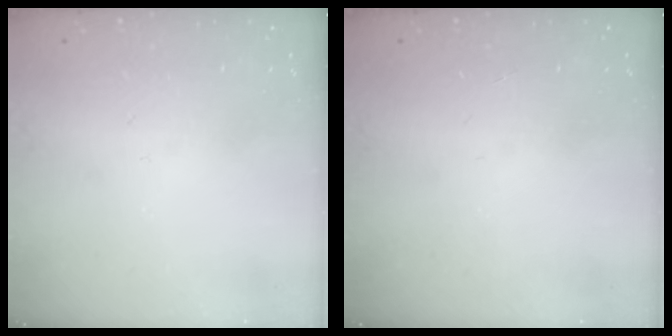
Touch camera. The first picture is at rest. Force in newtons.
{"total": 0.0}